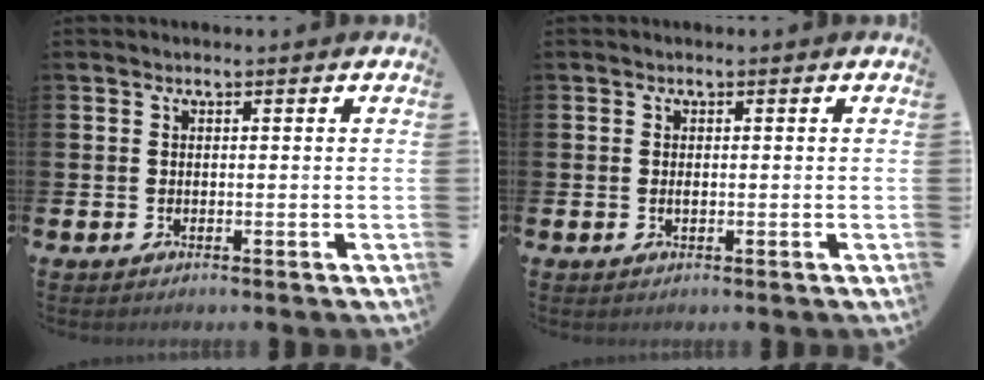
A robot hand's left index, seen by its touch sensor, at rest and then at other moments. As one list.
[{"total": 0.5, "force": [0.0, 0.2, 0.5], "torque": [-0.013, 0.001, 0.002]}]